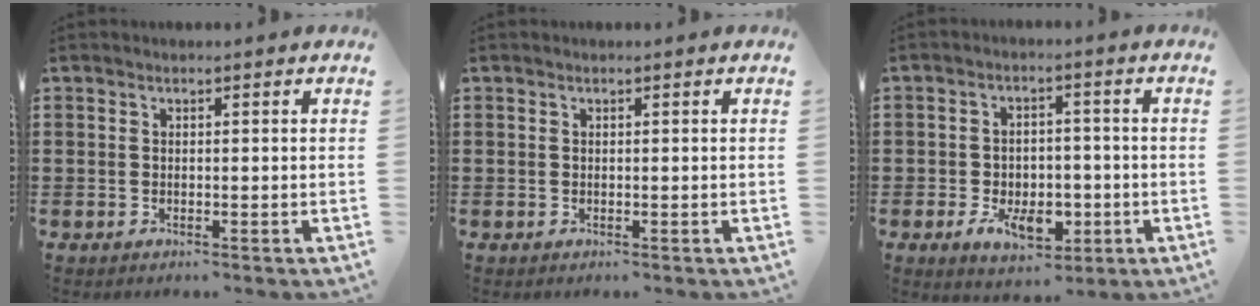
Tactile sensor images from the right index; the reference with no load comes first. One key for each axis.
{"total": 0.0}
{"total": 6.7, "fx": -2.5, "fy": 4.3, "fz": 4.5, "tx": -0.072, "ty": 0.004, "tz": -0.048}